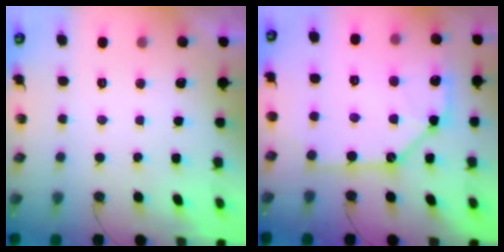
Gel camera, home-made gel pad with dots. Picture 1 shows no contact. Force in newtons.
{"total": 15.2, "press": 15.0, "slide": 1.8}